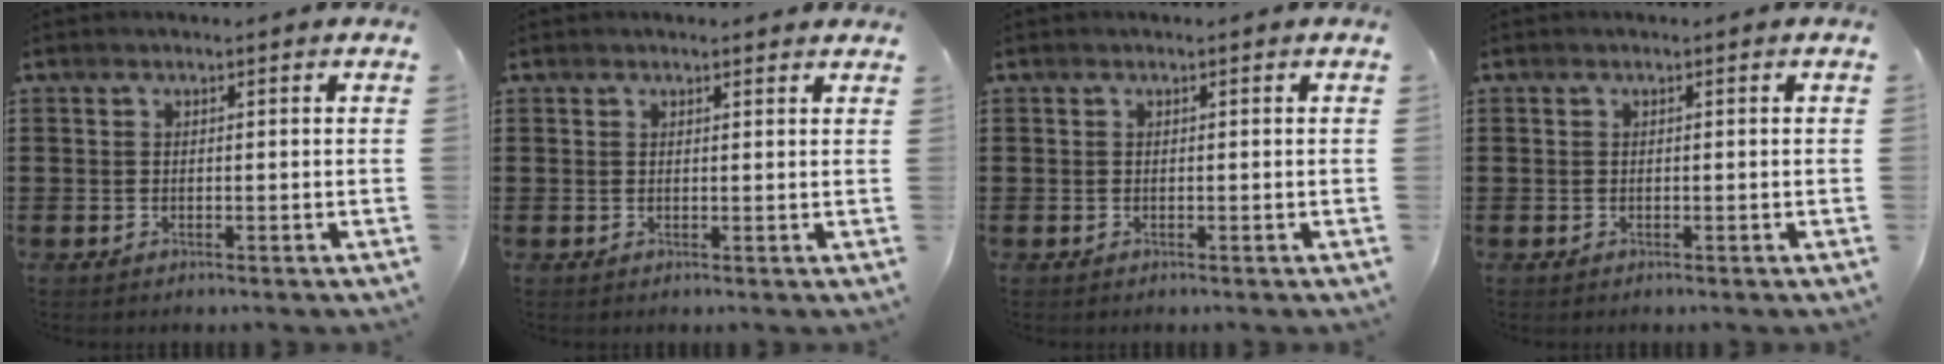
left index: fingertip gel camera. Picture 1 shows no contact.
{"total": 1.0, "force": [1.0, 0.1, 0.2], "torque": [-0.007, 0.001, 0.018]}
{"total": 0.0}
{"total": 0.0}